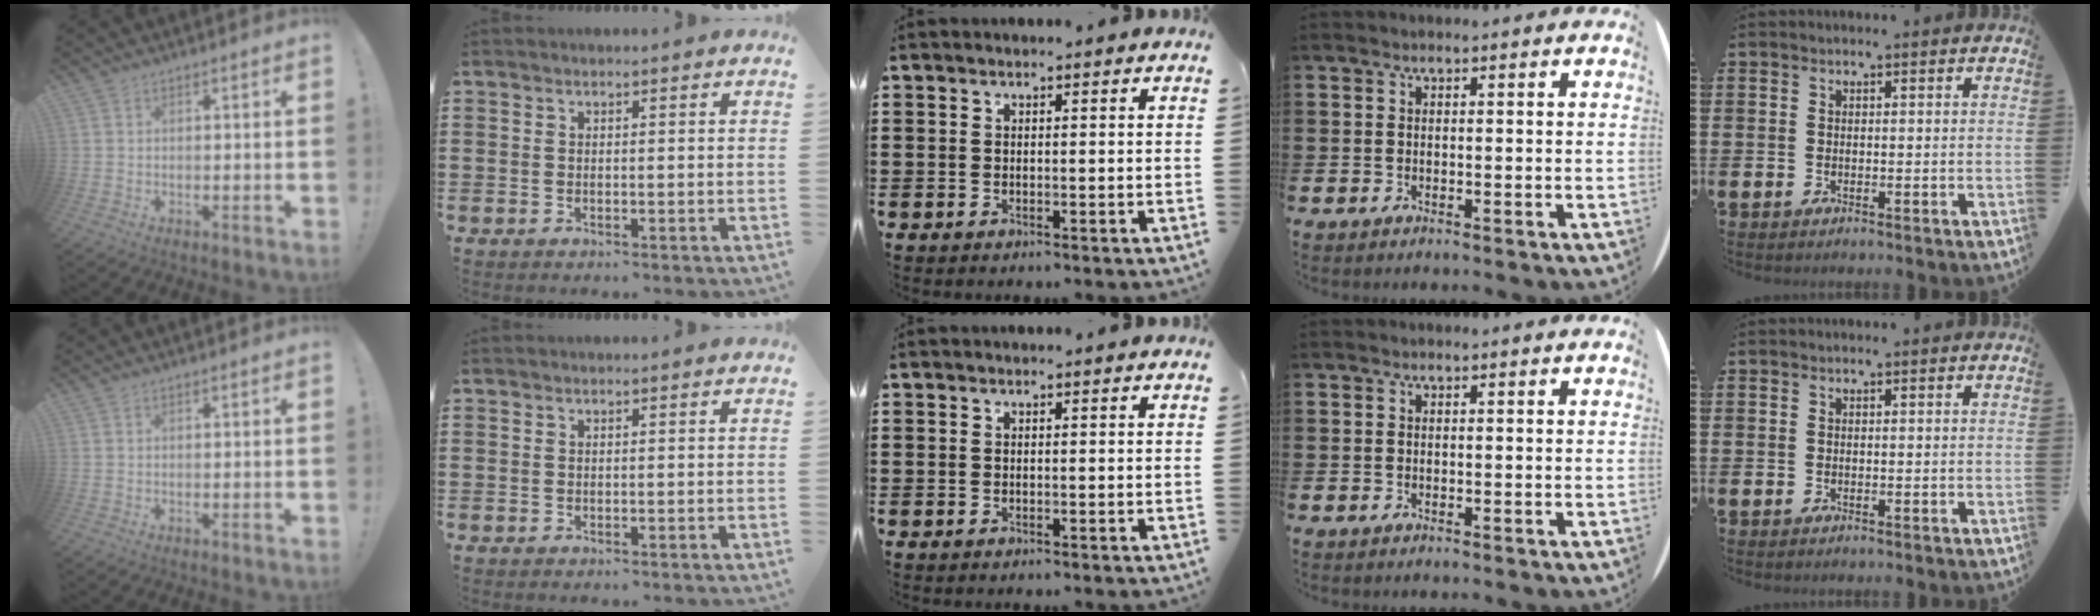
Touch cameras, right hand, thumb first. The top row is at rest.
{}